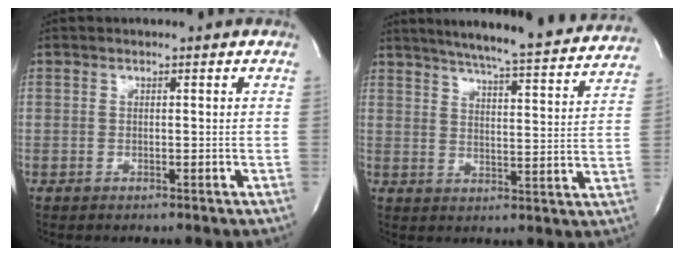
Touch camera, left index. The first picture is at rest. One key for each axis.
{"total": 22.4, "fx": 20.3, "fy": 1.2, "fz": 9.3, "tx": -0.146, "ty": -0.031, "tz": 0.255}